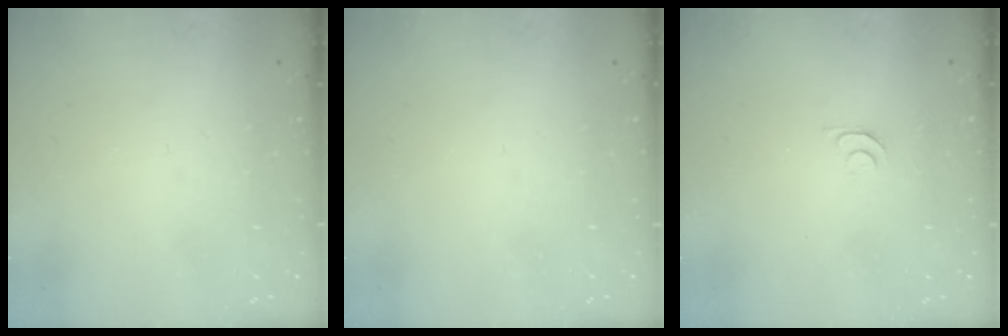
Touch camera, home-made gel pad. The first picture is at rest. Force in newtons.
{"total": 0.0}
{"total": 4.8, "press": 4.7, "slide": 0.6}